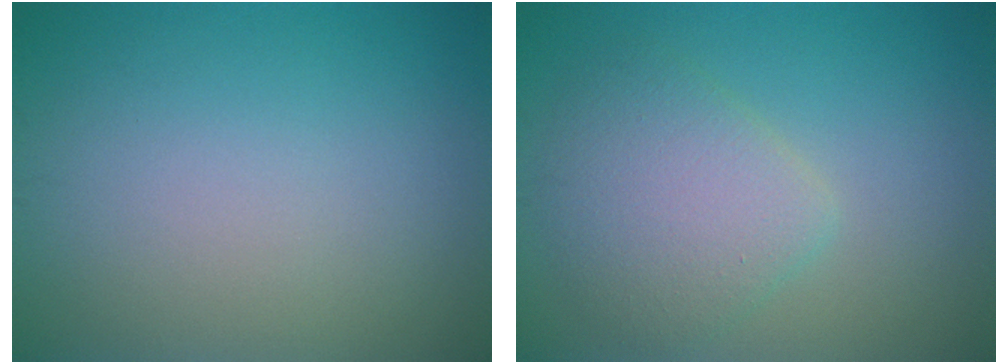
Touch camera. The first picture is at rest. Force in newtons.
{"total": 4.1, "press": 4.1, "slide": 0.2}